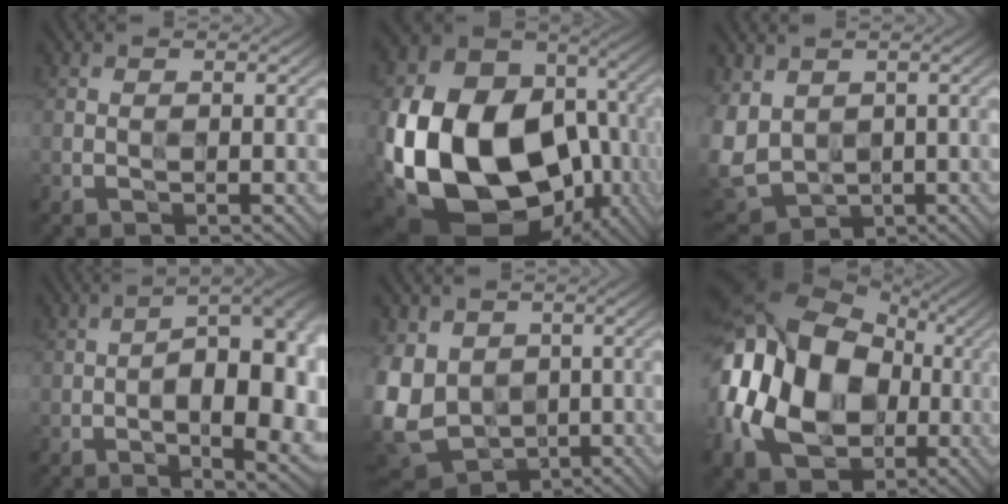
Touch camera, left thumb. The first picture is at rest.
{"total": 22.7, "force": [-5.4, 16.6, 14.6], "torque": [-0.366, -0.055, -0.068]}
{"total": 8.1, "force": [0.4, 6.3, 5.1], "torque": [-0.165, -0.011, 0.003]}
{"total": 16.6, "force": [-2.1, 6.9, 15.0], "torque": [-0.180, 0.000, -0.025]}
{"total": 12.2, "force": [-0.8, 9.6, 7.5], "torque": [-0.214, -0.023, -0.004]}
{"total": 19.8, "force": [-1.4, 14.6, 13.4], "torque": [-0.287, -0.001, -0.029]}